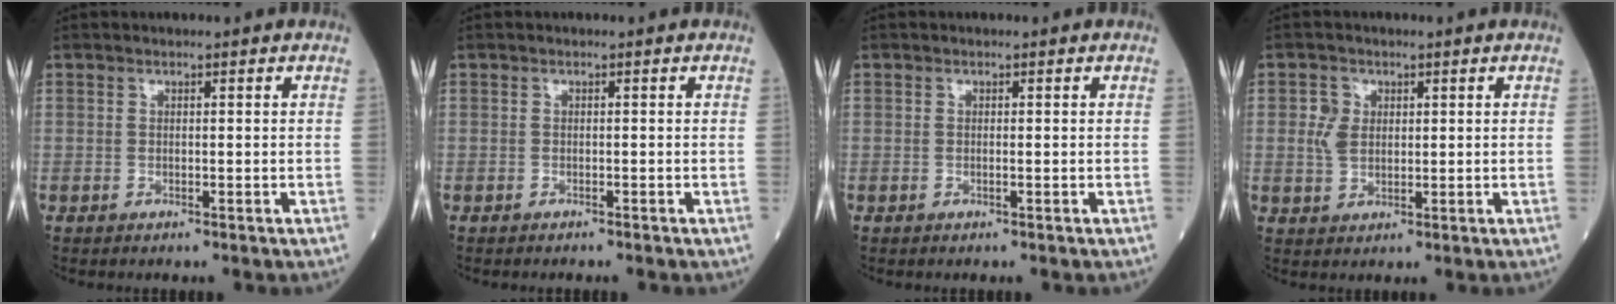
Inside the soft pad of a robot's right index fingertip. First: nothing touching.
{"total": 0.8, "force": [-0.7, 0.1, 0.3], "torque": [-0.010, -0.001, -0.006]}
{"total": 0.0}
{"total": 3.2, "force": [0.7, 2.4, 1.9], "torque": [-0.039, 0.008, 0.020]}